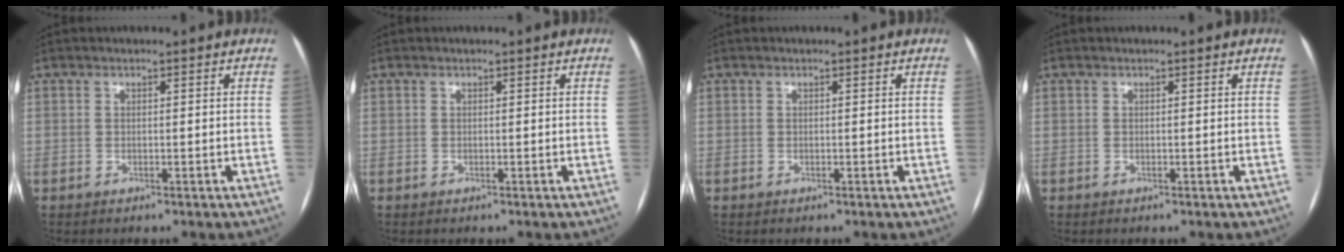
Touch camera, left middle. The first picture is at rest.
{"total": 0.0}
{"total": 0.0}
{"total": 0.0}